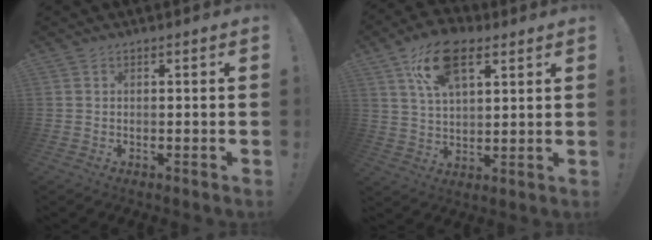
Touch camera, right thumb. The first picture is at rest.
{"total": 15.1, "force": [7.6, 7.9, 10.5], "torque": [-0.169, -0.014, 0.137]}